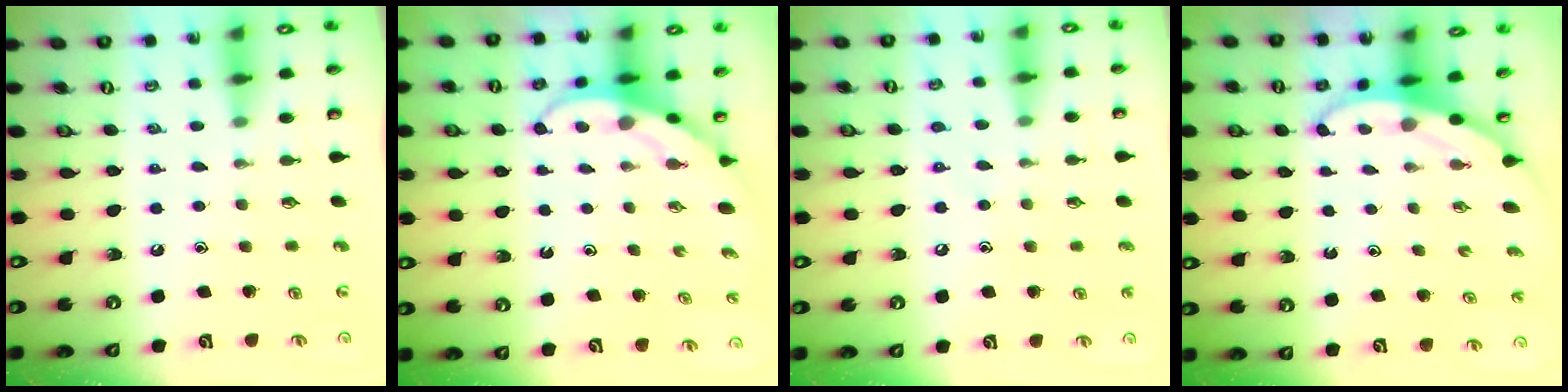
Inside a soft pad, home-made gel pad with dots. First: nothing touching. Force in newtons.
{"total": 4.0, "press": 4.0, "slide": 0.4}
{"total": 6.1, "press": 6.1, "slide": 0.7}
{"total": 3.3, "press": 3.3, "slide": 0.1}